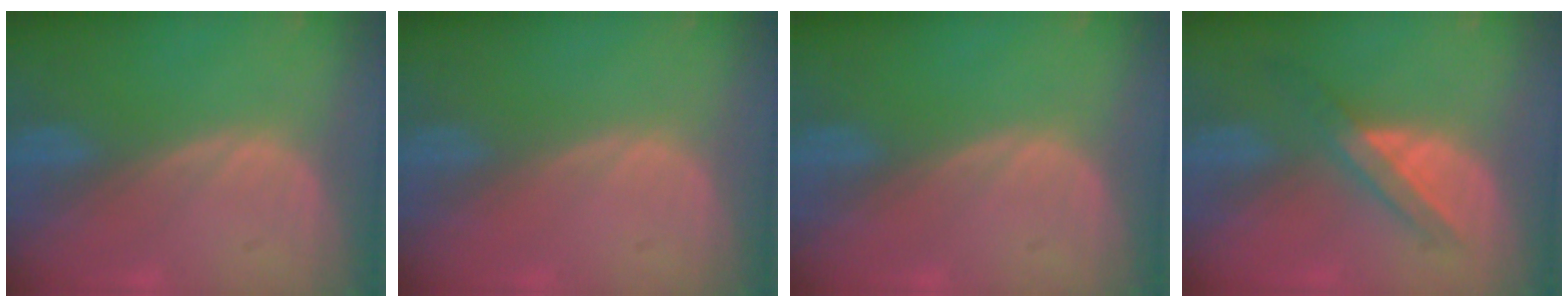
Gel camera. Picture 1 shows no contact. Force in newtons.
{"total": 0.0}
{"total": 0.0}
{"total": 5.8, "press": 5.3, "slide": 2.3}